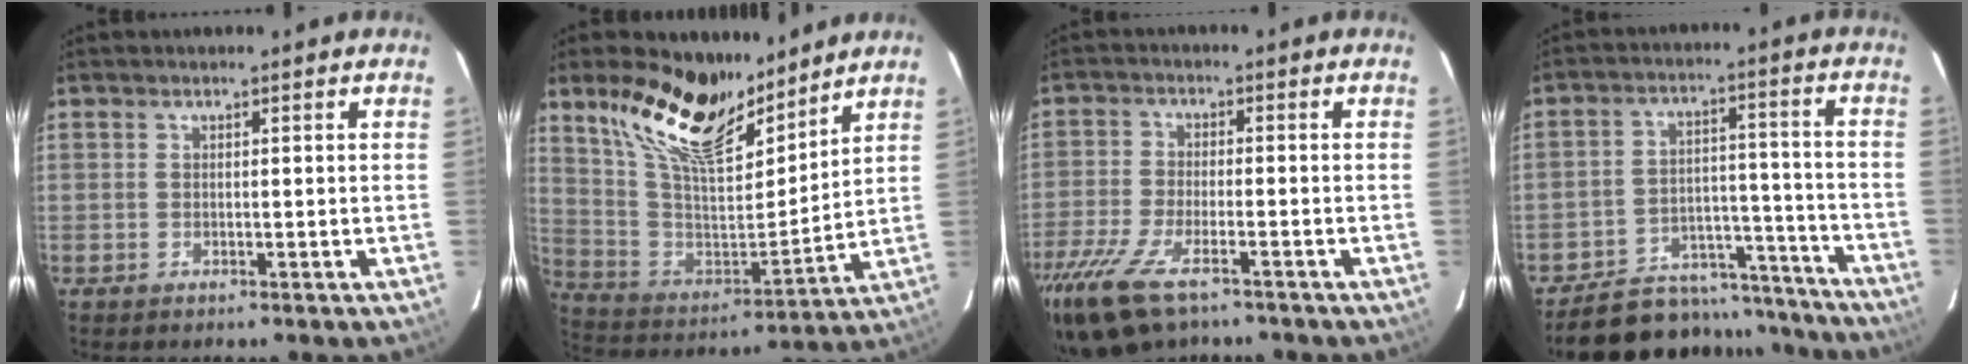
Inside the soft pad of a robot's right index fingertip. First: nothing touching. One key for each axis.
{"total": 18.8, "fx": 13.8, "fy": 6.9, "fz": 10.7, "tx": -0.215, "ty": -0.004, "tz": 0.263}
{"total": 13.0, "fx": -9.5, "fy": 4.2, "fz": 7.8, "tx": -0.189, "ty": -0.045, "tz": -0.180}
{"total": 18.4, "fx": -16.2, "fy": 7.8, "fz": 3.6, "tx": -0.081, "ty": 0.060, "tz": -0.208}